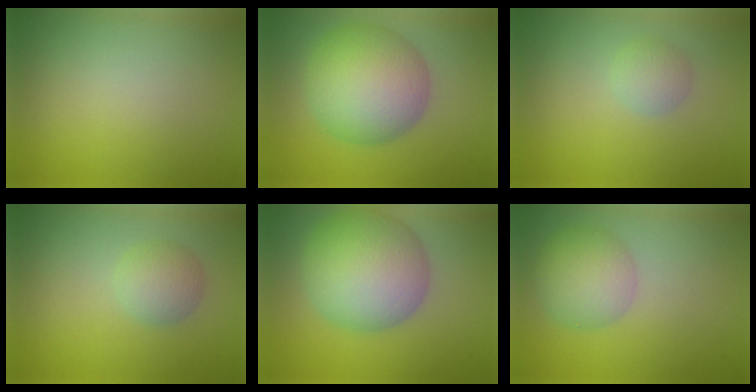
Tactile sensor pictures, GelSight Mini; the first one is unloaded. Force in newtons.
{"total": 9.1, "press": 9.1, "slide": 0.3}
{"total": 1.7, "press": 1.7, "slide": 0.0}
{"total": 2.5, "press": 2.5, "slide": 0.1}
{"total": 9.8, "press": 9.8, "slide": 0.5}
{"total": 4.4, "press": 4.4, "slide": 0.2}